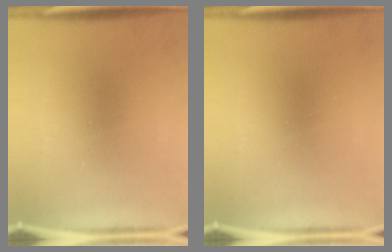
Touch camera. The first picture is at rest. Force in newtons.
{"total": 0.0}